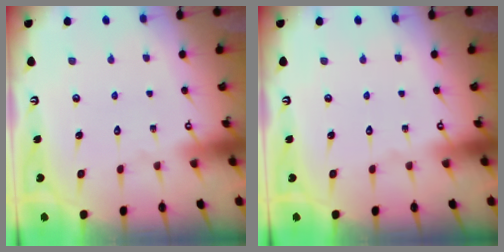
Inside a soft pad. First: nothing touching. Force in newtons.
{"total": 0.0}